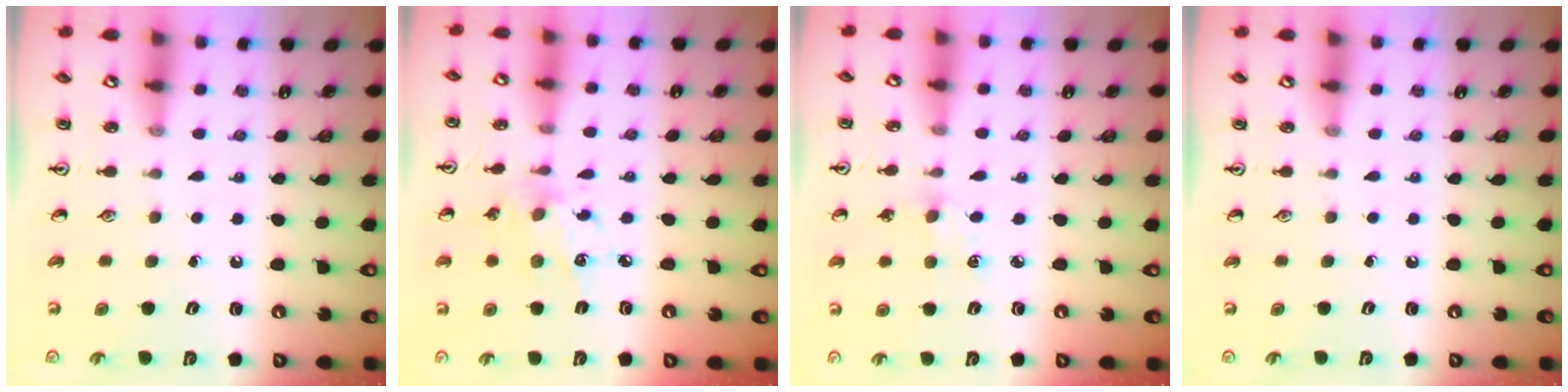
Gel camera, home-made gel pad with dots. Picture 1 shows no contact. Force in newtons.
{"total": 8.5, "press": 8.5, "slide": 0.6}
{"total": 3.7, "press": 3.7, "slide": 0.5}
{"total": 0.0}